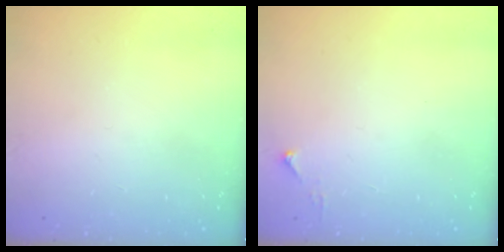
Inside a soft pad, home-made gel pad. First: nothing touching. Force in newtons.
{"total": 3.1, "press": 3.1, "slide": 0.4}